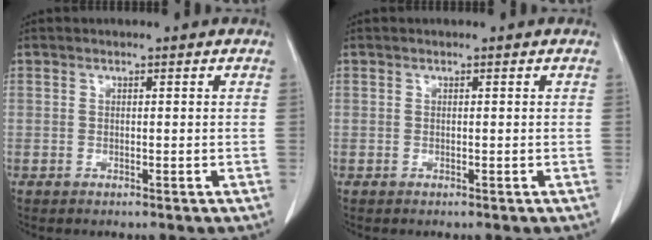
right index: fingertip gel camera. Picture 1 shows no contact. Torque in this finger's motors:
{"motor_torque": [0.00, 0.00, 0.00, 0.00]}